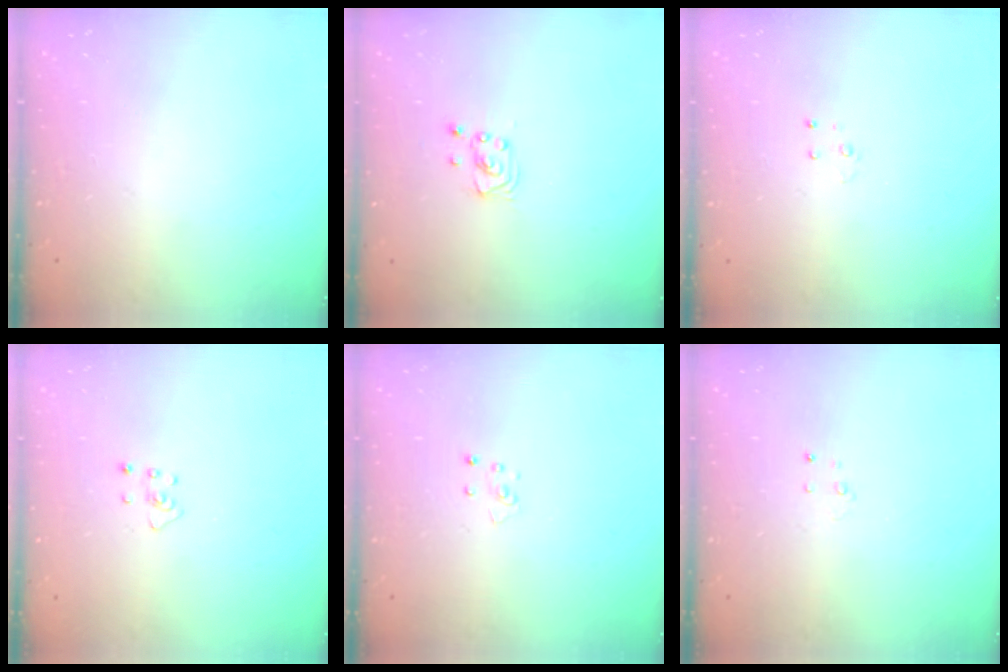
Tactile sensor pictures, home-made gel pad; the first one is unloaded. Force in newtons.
{"total": 2.2, "press": 2.2, "slide": 0.2}
{"total": 3.0, "press": 2.9, "slide": 0.3}
{"total": 3.6, "press": 3.6, "slide": 0.2}
{"total": 3.3, "press": 3.3, "slide": 0.3}
{"total": 2.6, "press": 2.6, "slide": 0.2}